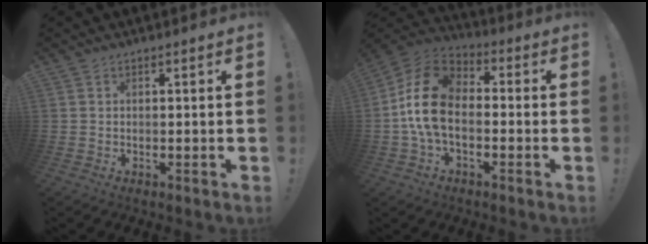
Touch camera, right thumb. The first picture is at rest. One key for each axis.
{"total": 16.1, "fx": -1.3, "fy": 10.6, "fz": 12.1, "tx": -0.235, "ty": 0.030, "tz": -0.015}